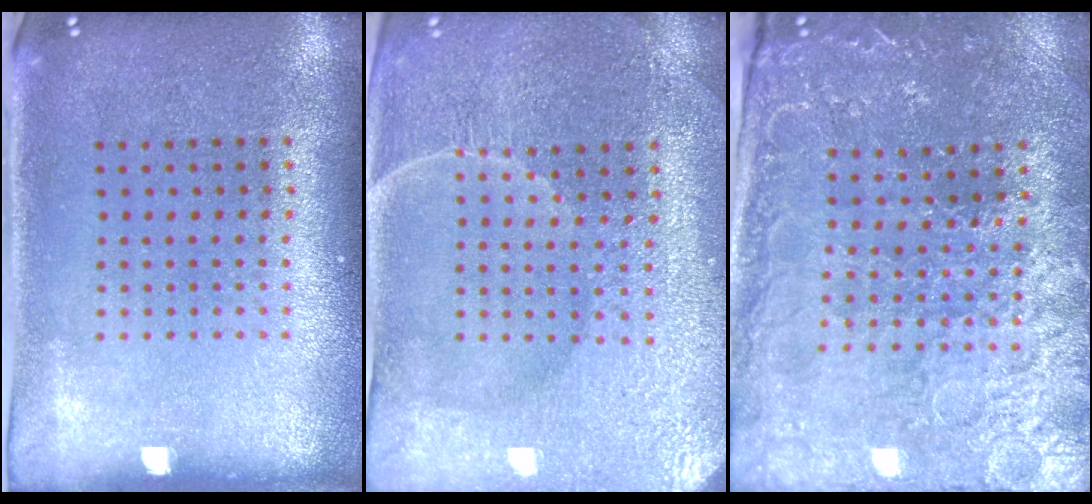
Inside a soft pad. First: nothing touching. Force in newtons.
{"total": 4.2, "press": 4.0, "slide": 1.2}
{"total": 3.2, "press": 3.1, "slide": 0.4}